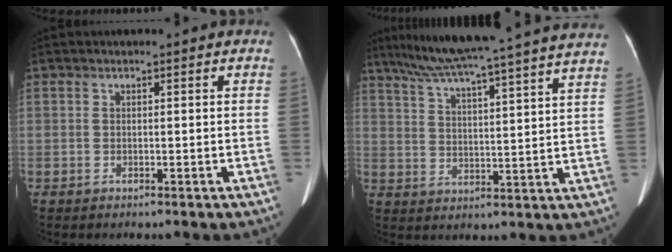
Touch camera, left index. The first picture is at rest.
{"total": 26.0, "force": [22.5, -0.8, 13.0], "torque": [-0.218, -0.008, 0.302]}